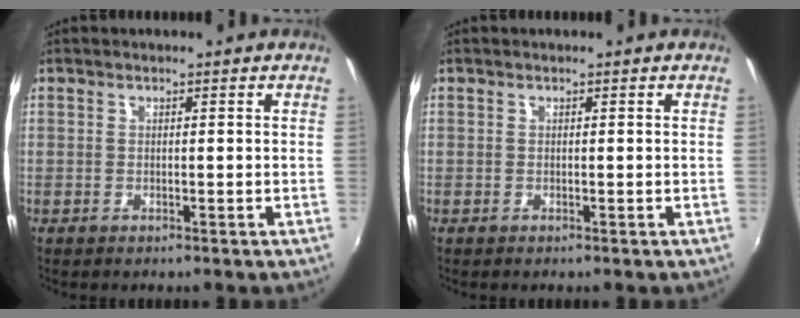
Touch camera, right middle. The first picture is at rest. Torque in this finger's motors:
{"motor_torque": [0.00, 0.00, 0.00, 0.00]}